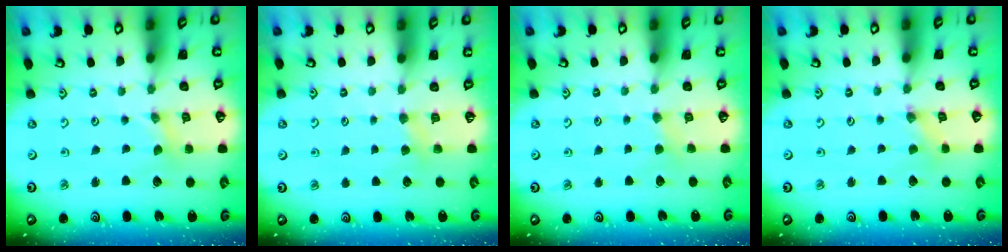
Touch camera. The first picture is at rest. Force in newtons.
{"total": 2.9, "press": 2.9, "slide": 0.5}
{"total": 2.8, "press": 2.7, "slide": 0.5}
{"total": 1.1, "press": 1.1, "slide": 0.2}